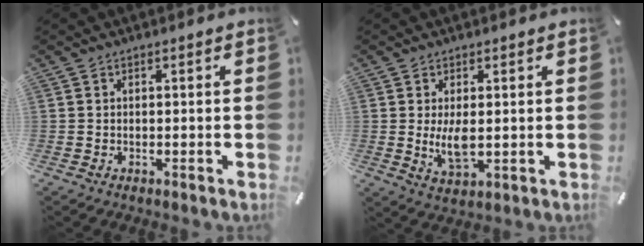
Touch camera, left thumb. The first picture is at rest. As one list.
[{"total": 5.7, "force": [0.4, 2.7, 5.1], "torque": [-0.107, -0.007, 0.003]}]